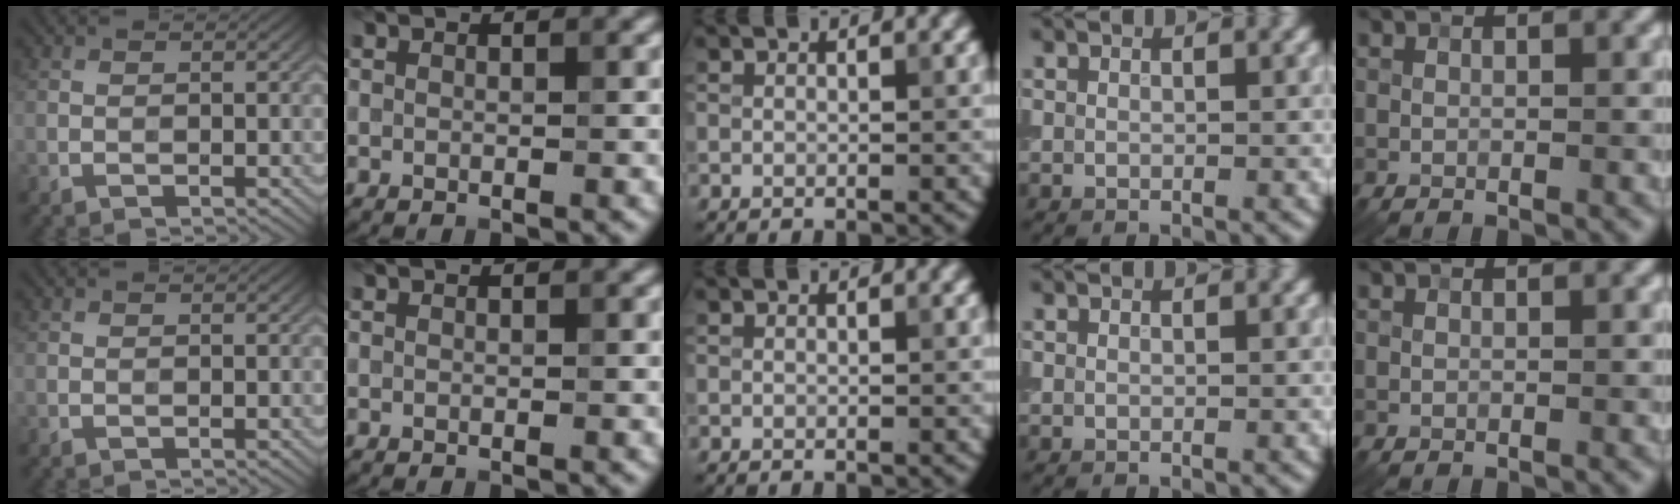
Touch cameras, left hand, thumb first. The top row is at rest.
{}